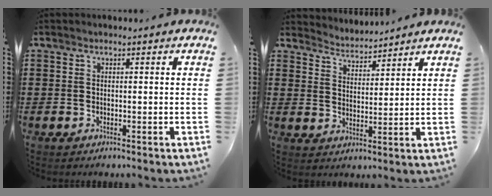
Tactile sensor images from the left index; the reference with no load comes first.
{"total": 3.6, "force": [3.5, 0.1, -0.7], "torque": [-0.003, -0.018, 0.062]}